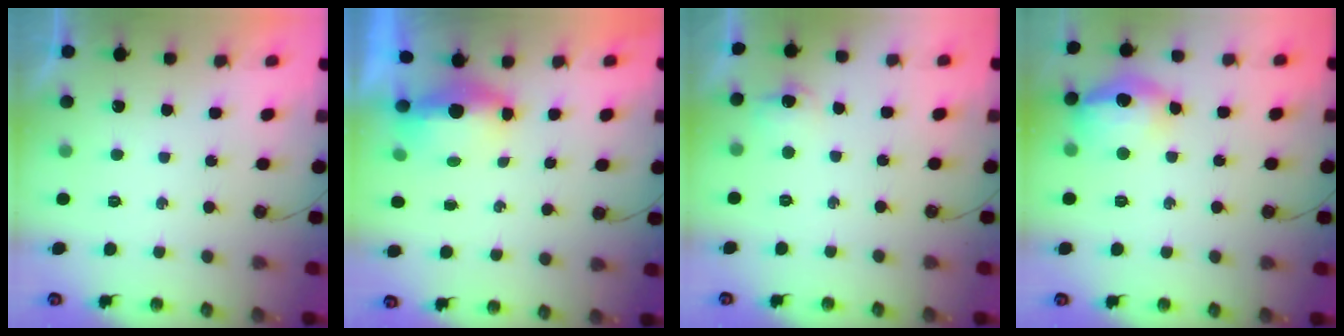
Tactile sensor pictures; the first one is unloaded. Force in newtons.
{"total": 5.3, "press": 5.2, "slide": 1.2}
{"total": 7.2, "press": 7.1, "slide": 1.0}
{"total": 14.4, "press": 14.4, "slide": 1.1}